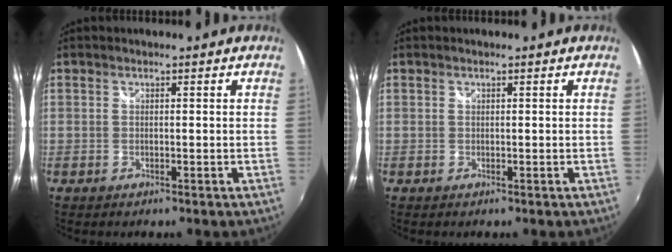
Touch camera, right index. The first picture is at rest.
{"total": 0.0}